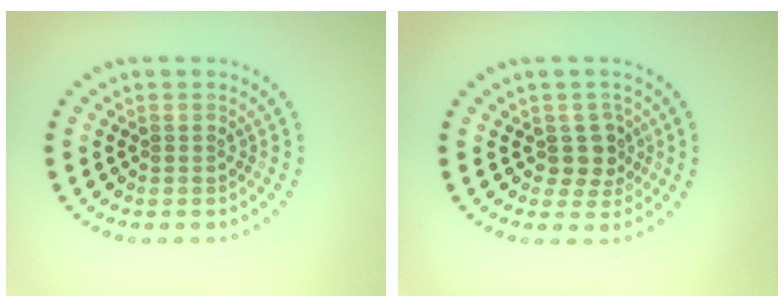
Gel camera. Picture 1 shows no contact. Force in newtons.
{"total": 2.4, "press": 1.9, "slide": 1.5}